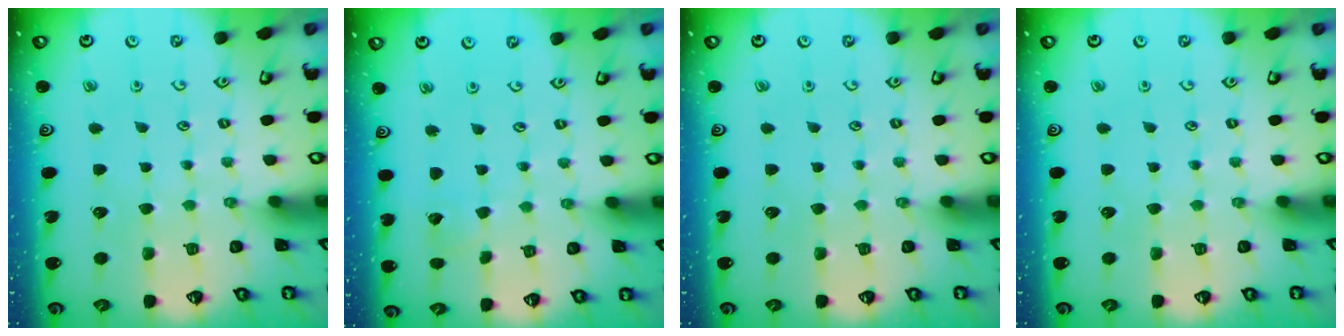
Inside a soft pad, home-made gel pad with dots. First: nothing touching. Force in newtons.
{"total": 2.0, "press": 2.0, "slide": 0.1}
{"total": 0.0}
{"total": 0.0}